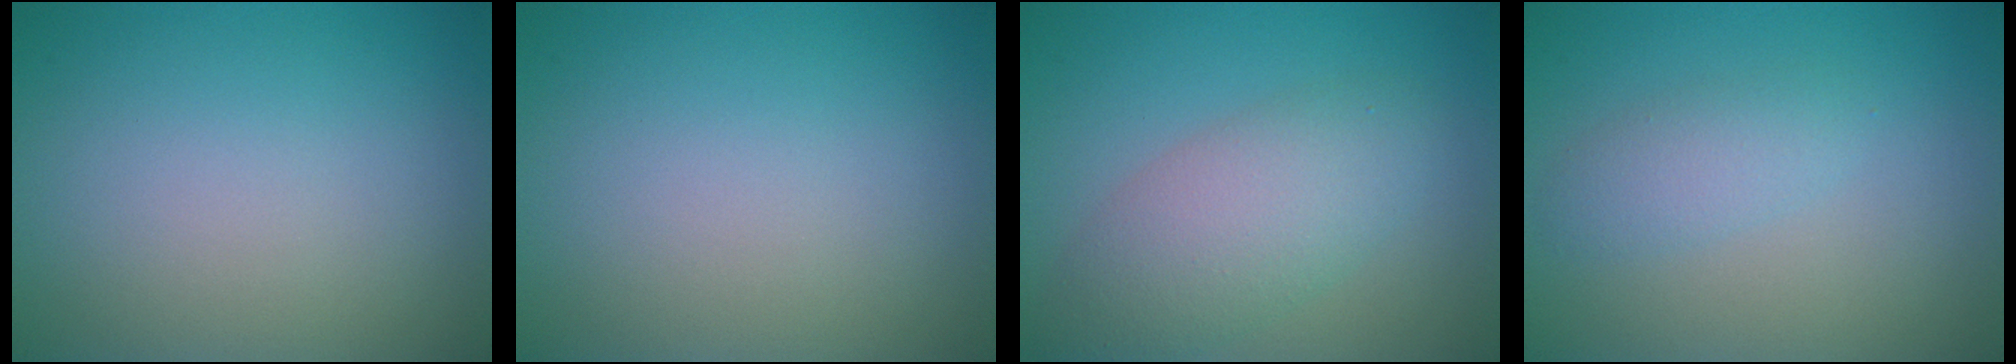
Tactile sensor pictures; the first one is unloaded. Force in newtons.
{"total": 0.0}
{"total": 4.9, "press": 4.9, "slide": 0.5}
{"total": 2.0, "press": 2.0, "slide": 0.1}